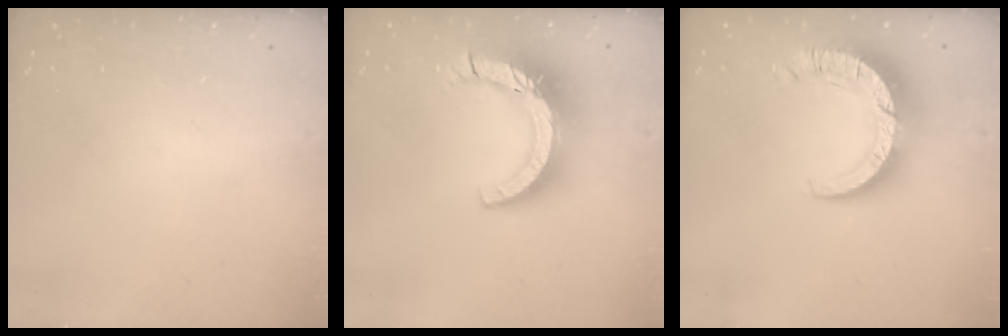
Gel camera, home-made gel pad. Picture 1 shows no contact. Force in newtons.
{"total": 16.1, "press": 16.0, "slide": 1.5}
{"total": 11.6, "press": 11.5, "slide": 1.3}